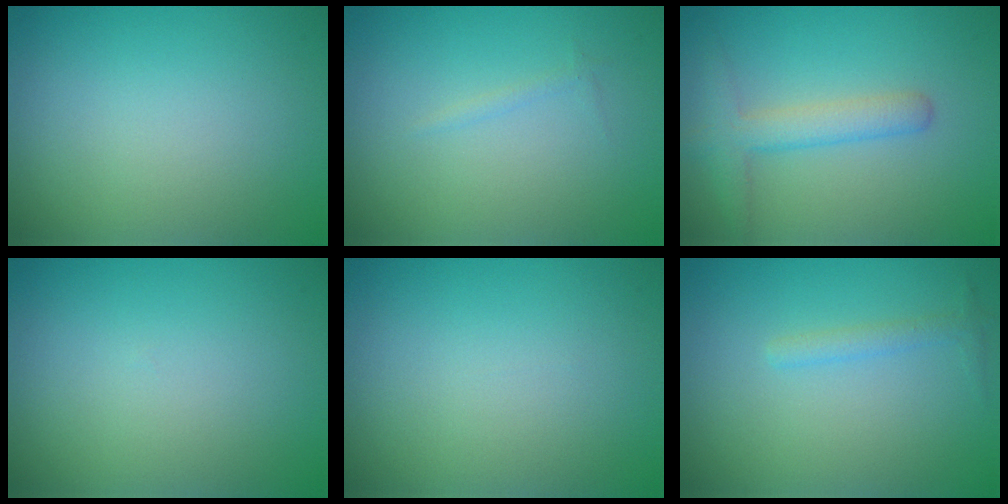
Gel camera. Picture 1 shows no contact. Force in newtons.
{"total": 0.5, "press": 0.5, "slide": 0.0}
{"total": 2.9, "press": 2.9, "slide": 0.2}
{"total": 0.0}
{"total": 0.0}
{"total": 1.2, "press": 1.2, "slide": 0.0}